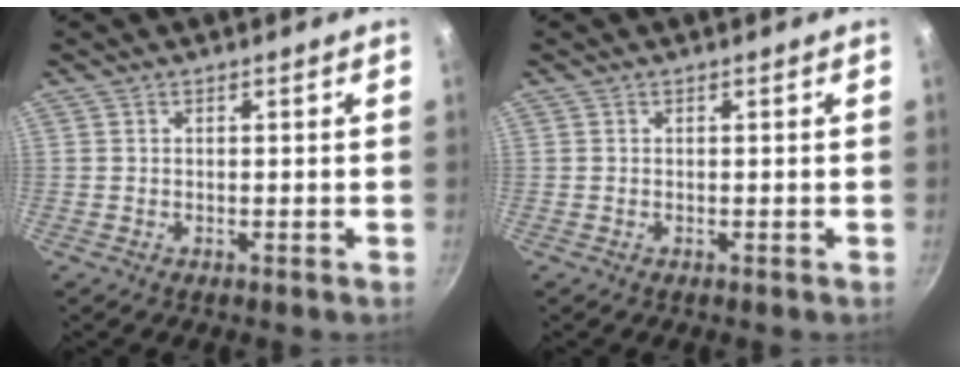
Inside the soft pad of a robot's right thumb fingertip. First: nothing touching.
{"total": 0.0}